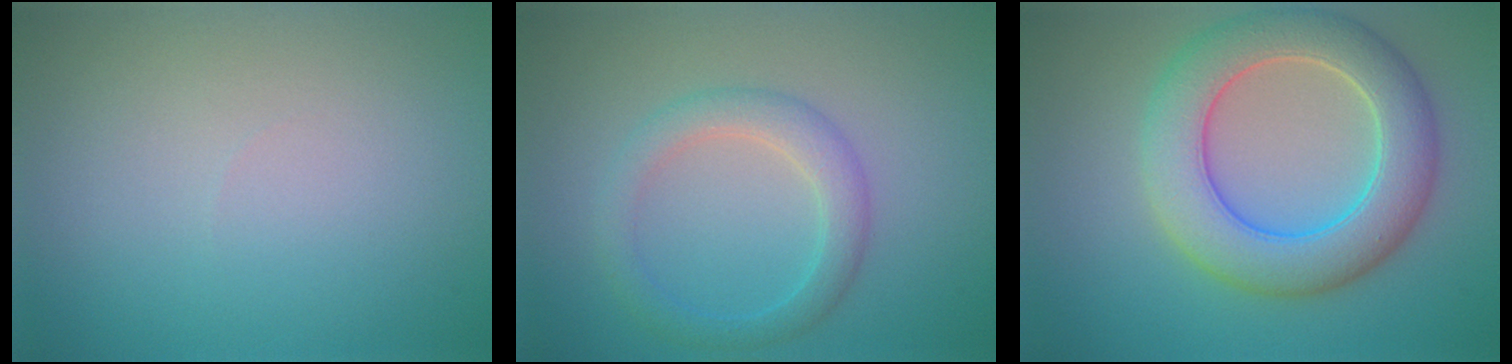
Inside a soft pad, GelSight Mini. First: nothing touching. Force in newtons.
{"total": 3.0, "press": 3.0, "slide": 0.1}
{"total": 7.6, "press": 7.6, "slide": 0.5}